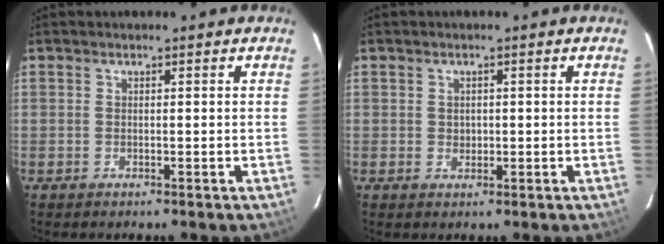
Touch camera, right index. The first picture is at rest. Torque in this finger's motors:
{"motor_torque": [-0.05, 0.01, -0.01, 0.00]}